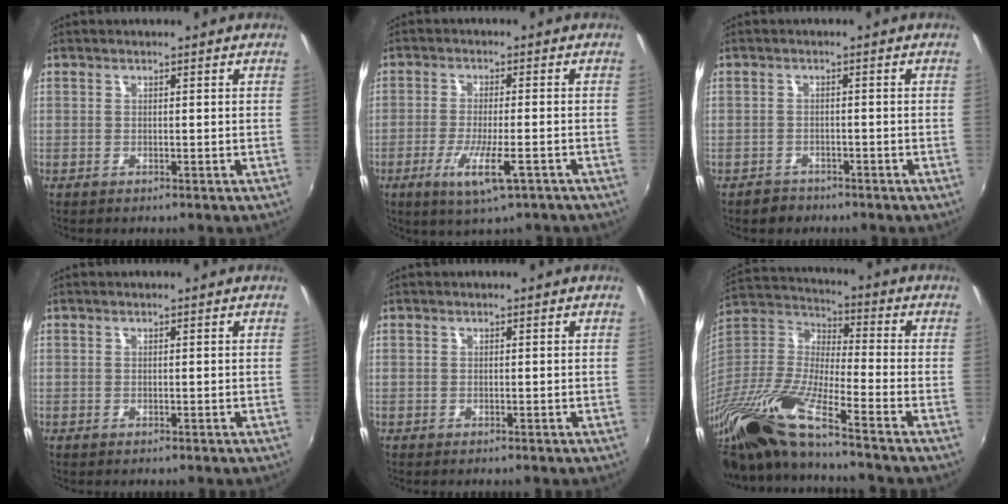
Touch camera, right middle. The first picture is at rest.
{"total": 8.1, "force": [-4.4, 1.6, 6.6], "torque": [-0.134, -0.023, -0.073]}
{"total": 2.6, "force": [-2.0, 1.7, 0.2], "torque": [-0.011, 0.002, -0.033]}
{"total": 0.0}
{"total": 0.0}
{"total": 21.3, "force": [-15.8, 1.8, 14.1], "torque": [-0.280, -0.041, -0.313]}